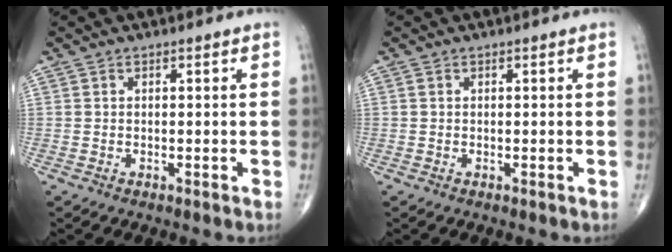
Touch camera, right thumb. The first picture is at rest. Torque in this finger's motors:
{"motor_torque": [-0.15, 0.20, -0.22, -0.24, 0.00]}